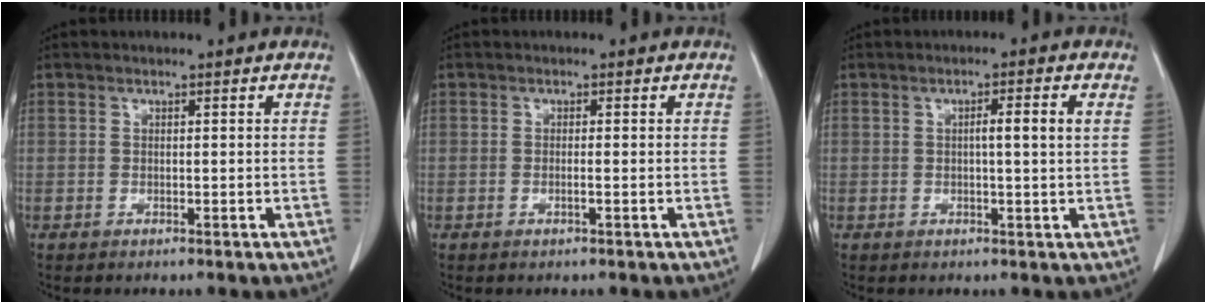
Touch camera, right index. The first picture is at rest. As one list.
[{"total": 0.9, "force": [-0.3, -0.1, 0.8], "torque": [-0.015, 0.000, -0.005]}, {"total": 3.4, "force": [0.6, -0.3, 3.3], "torque": [-0.056, 0.003, 0.008]}]